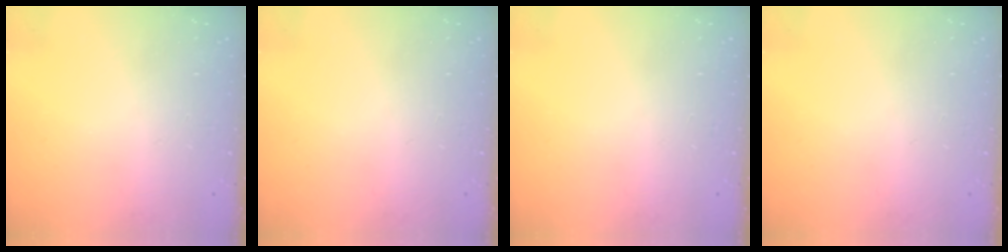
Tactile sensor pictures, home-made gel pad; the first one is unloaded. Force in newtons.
{"total": 0.0}
{"total": 0.0}
{"total": 0.0}